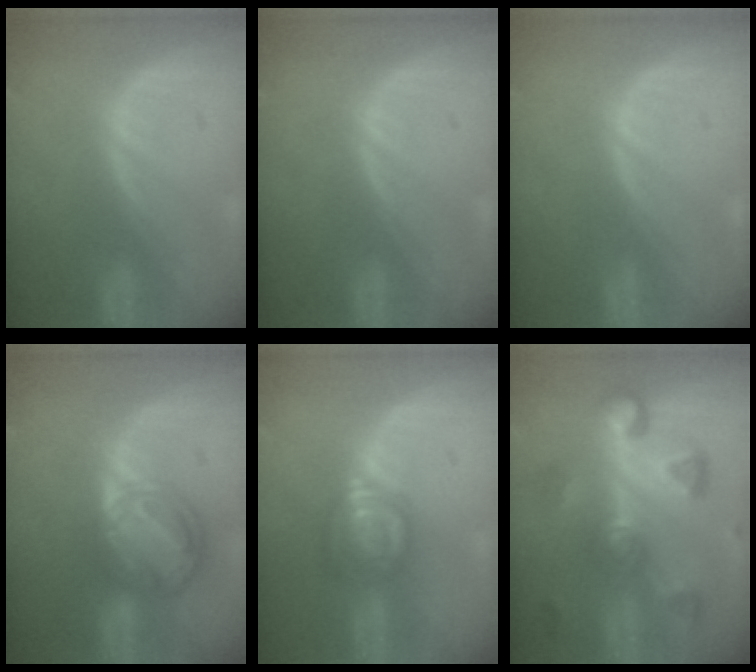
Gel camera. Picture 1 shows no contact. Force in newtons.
{"total": 0.0}
{"total": 0.0}
{"total": 8.3, "press": 7.0, "slide": 4.4}
{"total": 6.5, "press": 5.8, "slide": 3.0}
{"total": 8.4, "press": 8.4, "slide": 0.7}